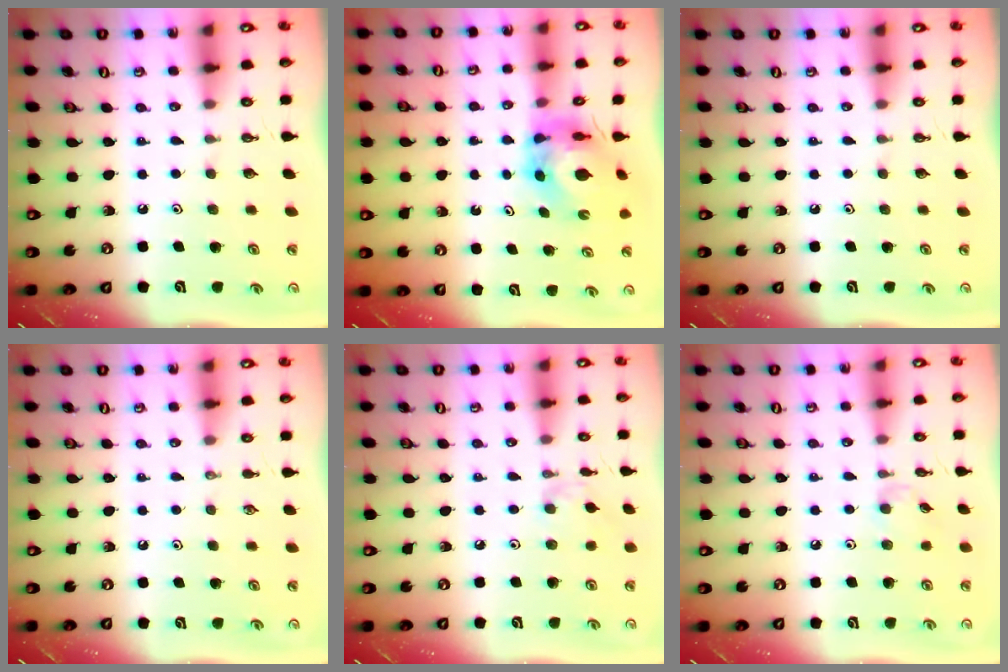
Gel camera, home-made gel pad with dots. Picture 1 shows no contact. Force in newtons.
{"total": 5.8, "press": 5.8, "slide": 0.5}
{"total": 0.0}
{"total": 0.0}
{"total": 2.4, "press": 2.3, "slide": 0.5}
{"total": 3.9, "press": 3.8, "slide": 0.6}